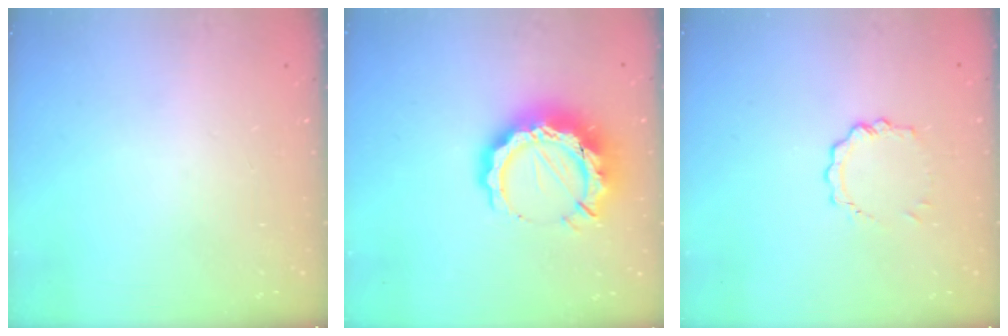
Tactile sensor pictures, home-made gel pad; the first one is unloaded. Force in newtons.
{"total": 15.1, "press": 15.0, "slide": 1.4}
{"total": 4.0, "press": 3.9, "slide": 0.4}